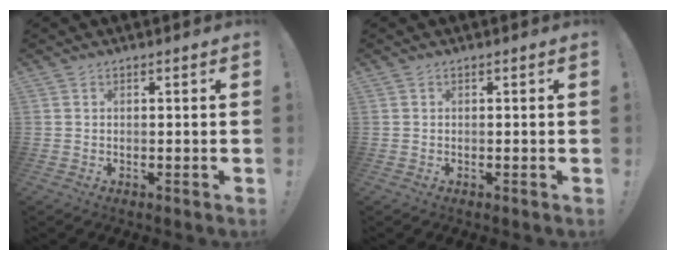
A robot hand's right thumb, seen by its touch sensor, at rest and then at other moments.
{"total": 0.0}